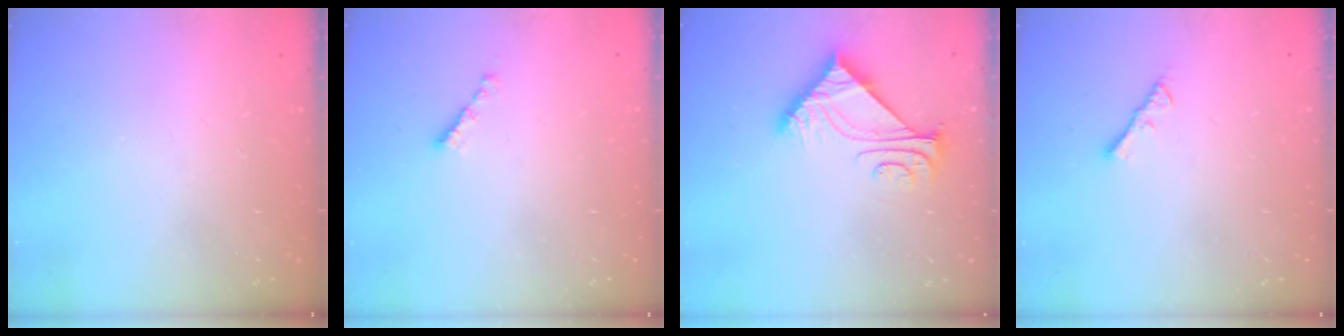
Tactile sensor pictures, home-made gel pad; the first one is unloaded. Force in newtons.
{"total": 2.1, "press": 2.1, "slide": 0.3}
{"total": 7.7, "press": 7.6, "slide": 1.0}
{"total": 2.3, "press": 2.2, "slide": 0.4}